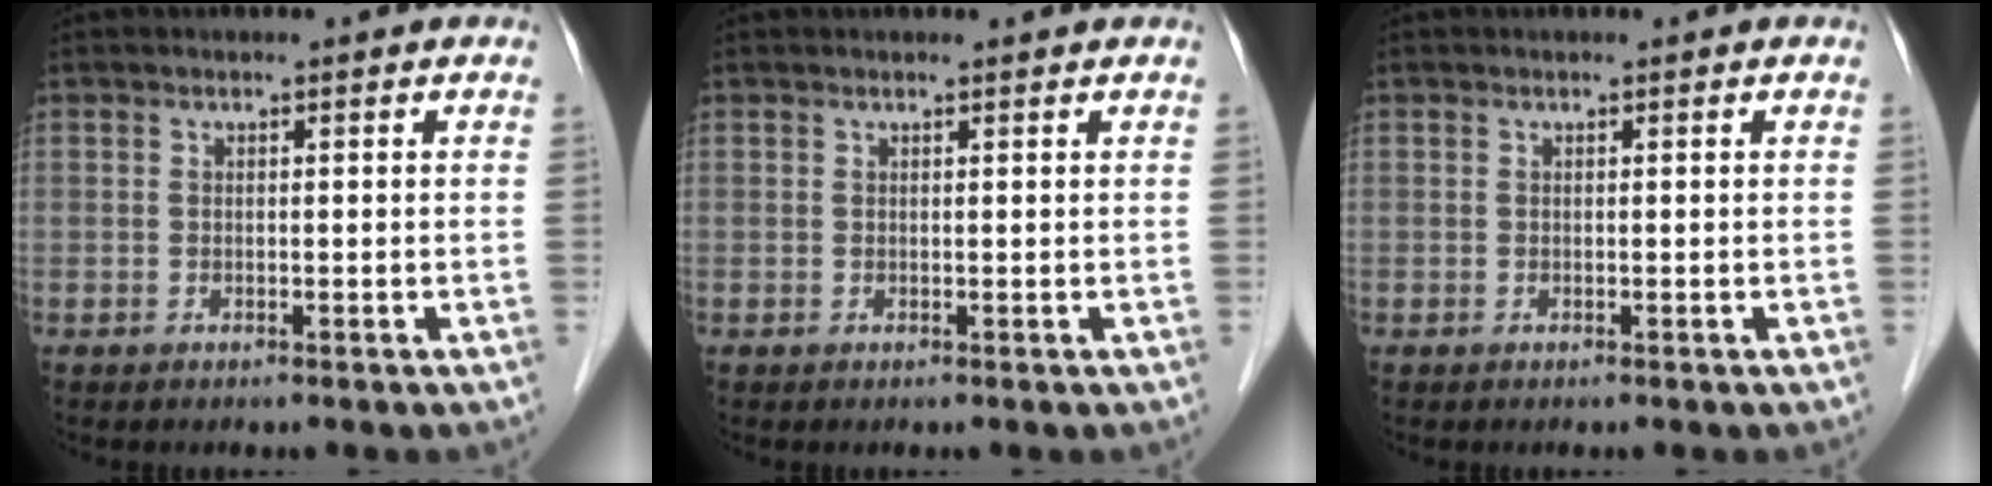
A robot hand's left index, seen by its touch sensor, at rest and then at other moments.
{"total": 0.8, "force": [0.8, 0.0, 0.2], "torque": [-0.008, 0.005, 0.010]}
{"total": 0.0}